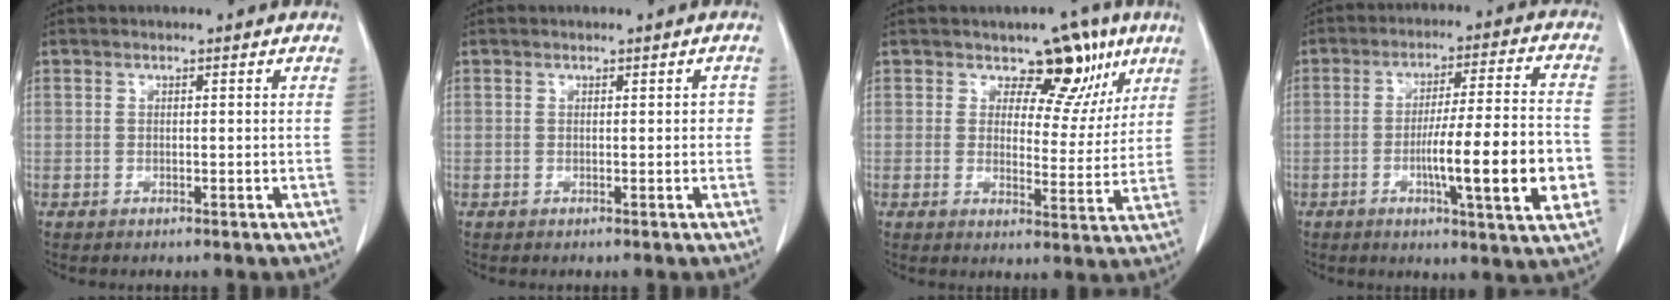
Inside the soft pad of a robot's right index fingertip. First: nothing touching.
{"total": 1.1, "force": [0.1, 0.7, 0.8], "torque": [-0.004, 0.010, 0.001]}
{"total": 8.0, "force": [5.1, 4.8, 3.8], "torque": [-0.025, -0.004, 0.063]}
{"total": 15.0, "force": [-3.8, 0.7, 14.5], "torque": [-0.215, -0.003, -0.058]}